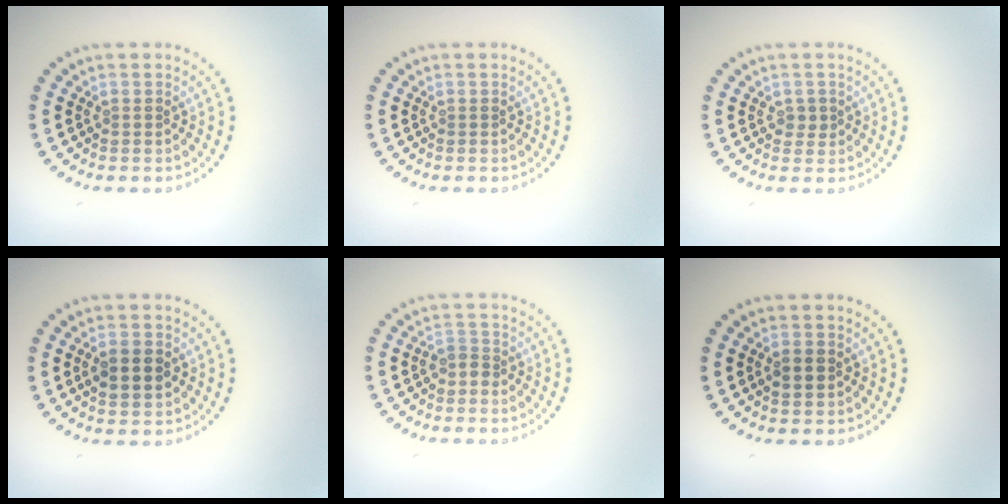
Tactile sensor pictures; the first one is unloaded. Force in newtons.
{"total": 0.0}
{"total": 1.1, "press": 1.1, "slide": 0.3}
{"total": 2.9, "press": 2.9, "slide": 0.2}
{"total": 1.2, "press": 1.0, "slide": 0.7}
{"total": 1.7, "press": 1.7, "slide": 0.2}